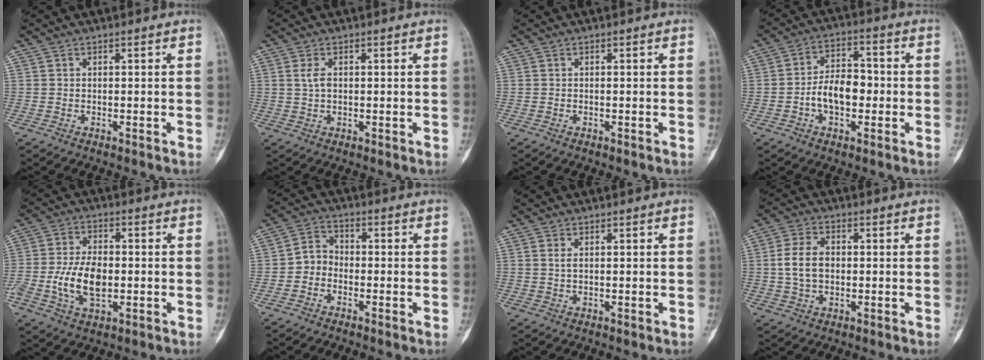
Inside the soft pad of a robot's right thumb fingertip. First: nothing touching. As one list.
[{"total": 2.6, "force": [0.5, 1.5, 2.0], "torque": [-0.040, 0.001, 0.010]}, {"total": 0.0}, {"total": 8.9, "force": [-1.7, 5.5, 6.8], "torque": [-0.101, 0.029, -0.035]}, {"total": 10.0, "force": [-1.5, 5.8, 8.0], "torque": [-0.150, 0.009, -0.027]}, {"total": 4.2, "force": [-1.6, 3.4, 1.9], "torque": [-0.011, 0.018, -0.044]}, {"total": 1.3, "force": [0.4, 0.6, 1.1], "torque": [-0.024, 0.000, 0.011]}, {"total": 6.7, "force": [0.1, 4.5, 5.0], "torque": [-0.093, 0.011, 0.002]}]